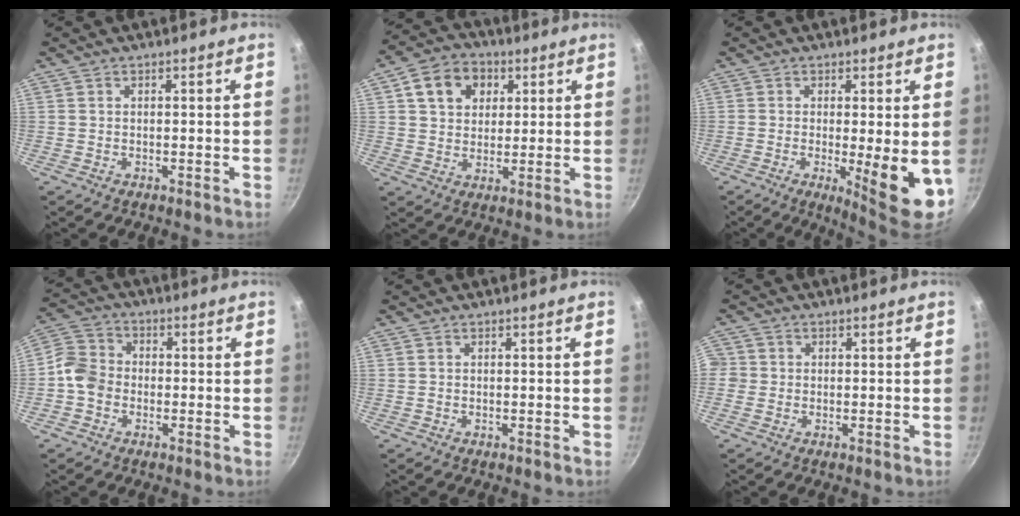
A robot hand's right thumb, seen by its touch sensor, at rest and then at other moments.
{"total": 10.0, "force": [3.6, 7.8, 5.1], "torque": [-0.060, 0.004, 0.051]}
{"total": 9.4, "force": [-1.4, 1.7, 9.2], "torque": [-0.118, -0.013, -0.010]}
{"total": 6.7, "force": [-1.8, 5.5, 3.3], "torque": [-0.044, 0.021, -0.055]}
{"total": 0.0}
{"total": 2.5, "force": [-0.5, 2.4, 0.5], "torque": [0.001, 0.006, -0.016]}